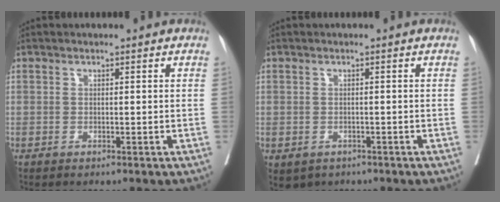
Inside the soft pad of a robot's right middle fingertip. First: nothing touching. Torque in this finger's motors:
{"motor_torque": [0.25, -0.21, 0.03, 0.01]}